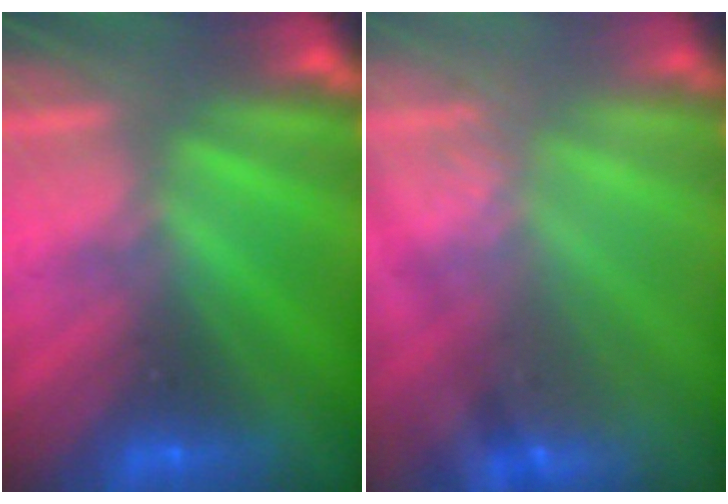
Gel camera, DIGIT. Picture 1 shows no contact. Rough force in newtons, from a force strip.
{"total": 2.9}